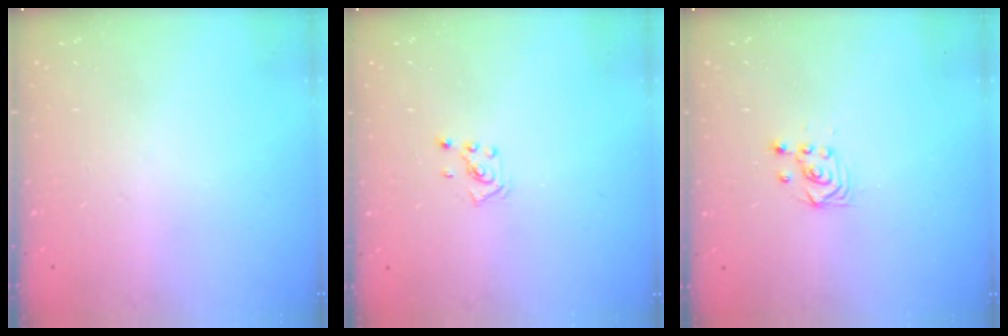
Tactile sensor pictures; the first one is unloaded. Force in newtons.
{"total": 2.0, "press": 2.0, "slide": 0.6}
{"total": 3.3, "press": 3.3, "slide": 0.4}